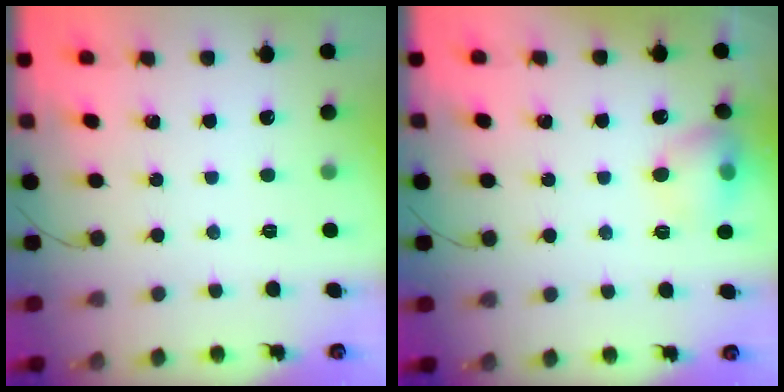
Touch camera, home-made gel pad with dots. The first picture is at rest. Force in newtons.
{"total": 9.4, "press": 9.3, "slide": 1.3}